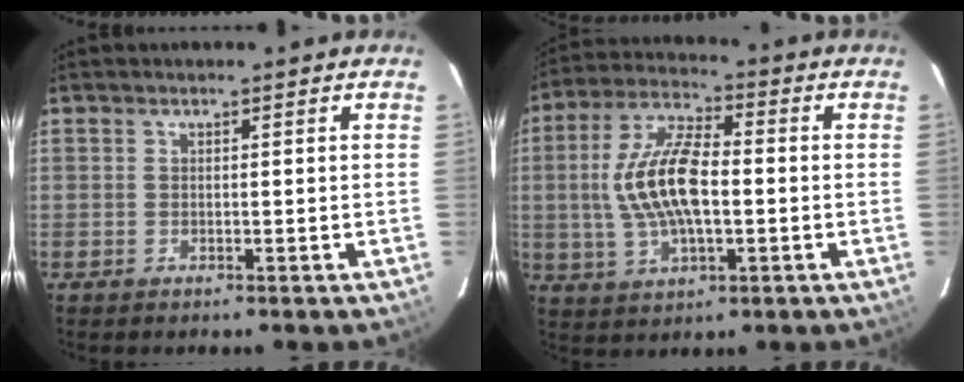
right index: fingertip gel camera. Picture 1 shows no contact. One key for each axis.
{"total": 13.6, "fx": -0.6, "fy": 5.9, "fz": 12.3, "tx": -0.252, "ty": 0.011, "tz": -0.011}